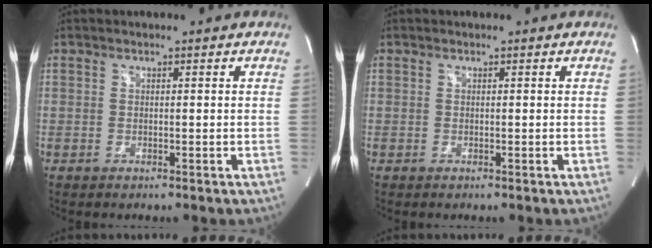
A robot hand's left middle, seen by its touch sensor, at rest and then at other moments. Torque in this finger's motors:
{"motor_torque": [0.01, 0.17, 0.06, 0.01]}